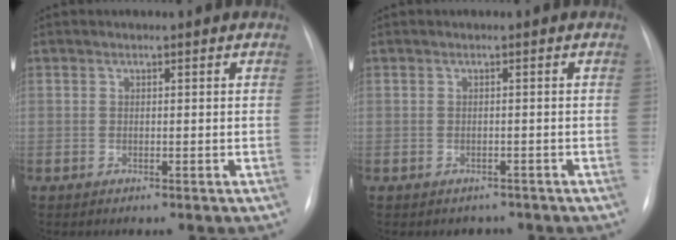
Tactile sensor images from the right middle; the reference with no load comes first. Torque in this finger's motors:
{"motor_torque": [0.06, -0.05, -0.01, 0.00]}